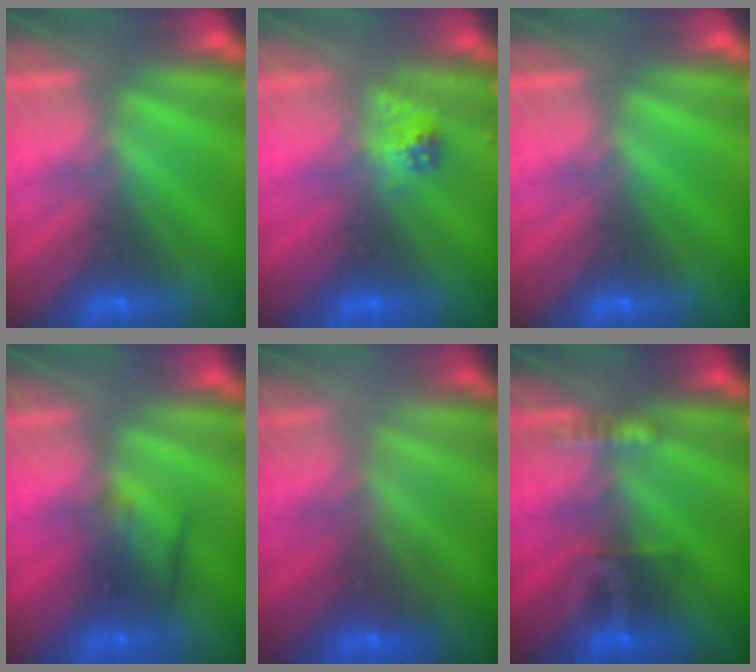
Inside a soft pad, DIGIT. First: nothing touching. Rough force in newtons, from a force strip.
{"total": 2.3}
{"total": 0.0}
{"total": 2.4}
{"total": 2.0}
{"total": 3.2}